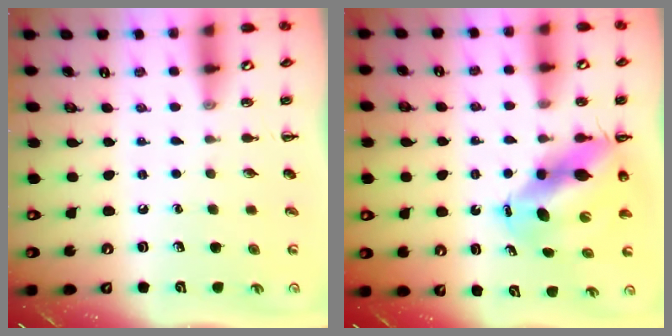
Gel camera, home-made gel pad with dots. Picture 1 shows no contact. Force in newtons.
{"total": 10.7, "press": 10.3, "slide": 3.0}